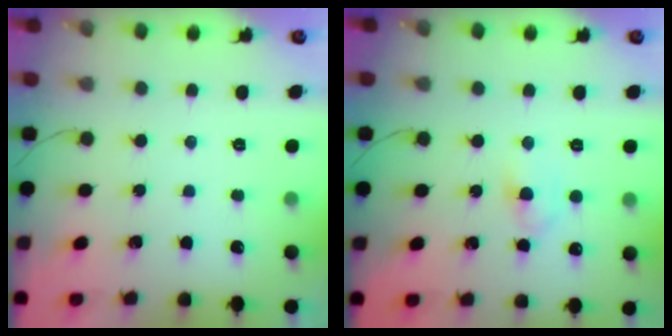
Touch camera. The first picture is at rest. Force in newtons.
{"total": 3.6, "press": 3.3, "slide": 1.3}